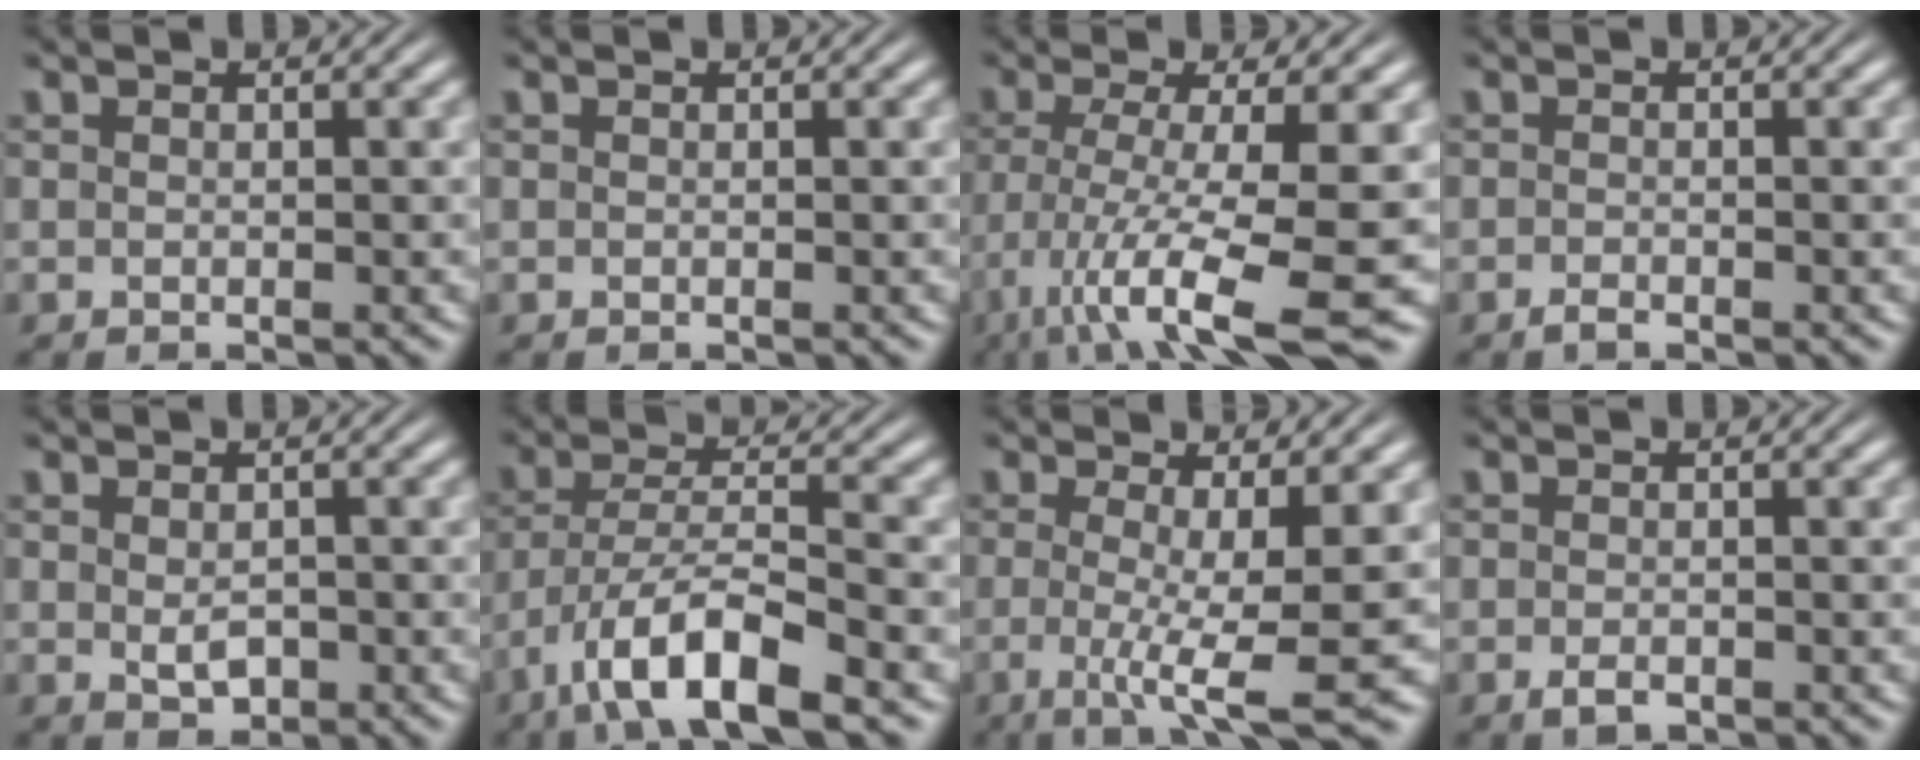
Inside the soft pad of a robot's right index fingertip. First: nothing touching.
{"total": 0.0}
{"total": 9.8, "force": [-4.5, 2.8, 8.2], "torque": [-0.140, -0.036, -0.053]}
{"total": 0.9, "force": [-0.9, -0.1, 0.2], "torque": [-0.004, -0.008, -0.013]}
{"total": 1.7, "force": [-0.4, 0.8, 1.5], "torque": [-0.021, -0.017, 0.008]}
{"total": 6.5, "force": [-3.1, 2.1, 5.3], "torque": [-0.104, -0.026, -0.037]}
{"total": 6.6, "force": [-3.6, 0.9, 5.5], "torque": [-0.102, -0.045, -0.039]}
{"total": 1.4, "force": [-1.1, 0.4, 0.7], "torque": [-0.014, -0.011, -0.011]}